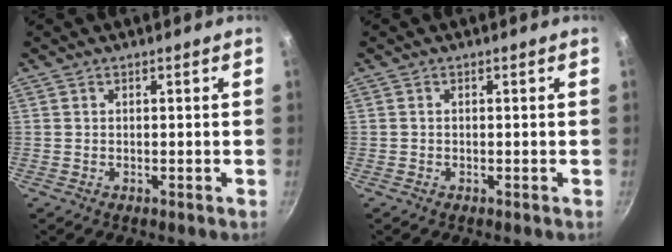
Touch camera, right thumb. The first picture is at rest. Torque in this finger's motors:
{"motor_torque": [-0.27, 0.01, -0.13, 0.07, 0.04]}